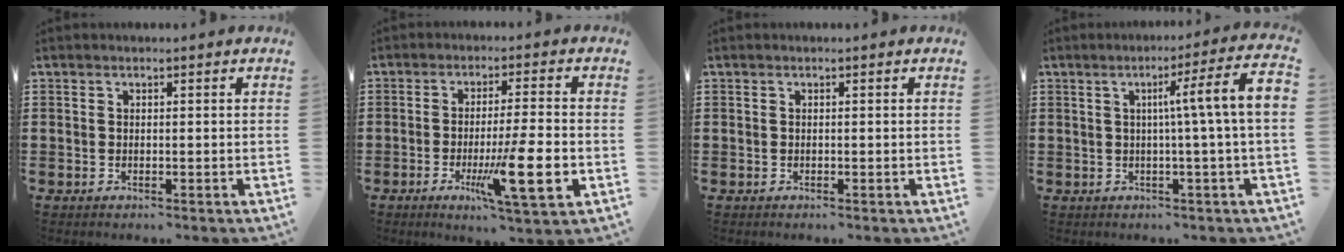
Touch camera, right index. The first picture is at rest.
{"total": 11.3, "force": [-3.2, 1.4, 10.8], "torque": [-0.192, -0.015, -0.053]}
{"total": 0.0}
{"total": 7.8, "force": [0.6, -0.9, 7.7], "torque": [-0.125, -0.013, -0.001]}